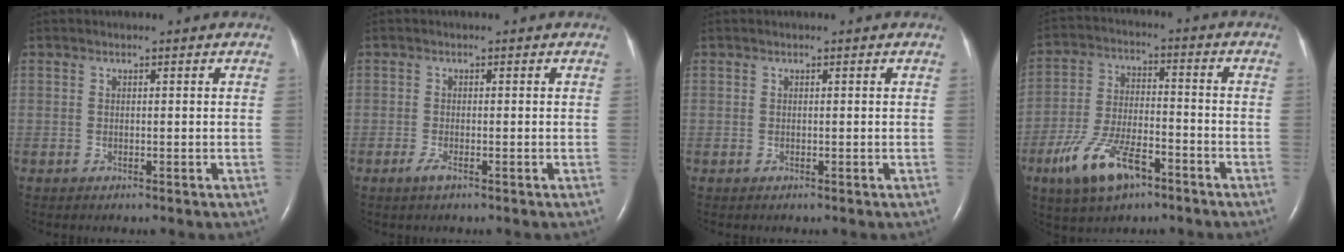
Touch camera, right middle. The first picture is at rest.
{"total": 1.3, "force": [-0.8, 0.1, 1.0], "torque": [-0.024, -0.003, -0.019]}
{"total": 0.0}
{"total": 11.3, "force": [-6.5, 4.3, 8.2], "torque": [-0.172, 0.000, -0.117]}